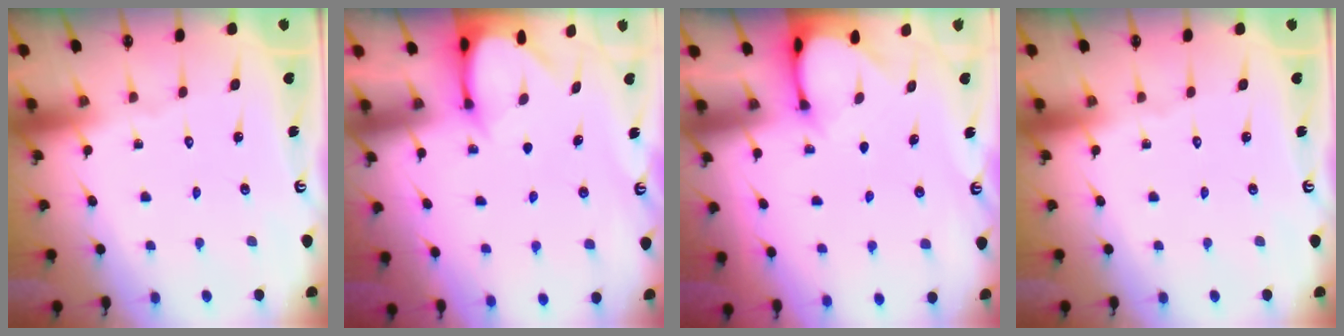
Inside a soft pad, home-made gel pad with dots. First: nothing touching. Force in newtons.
{"total": 3.6, "press": 3.6, "slide": 0.3}
{"total": 3.1, "press": 3.1, "slide": 0.2}
{"total": 0.0}